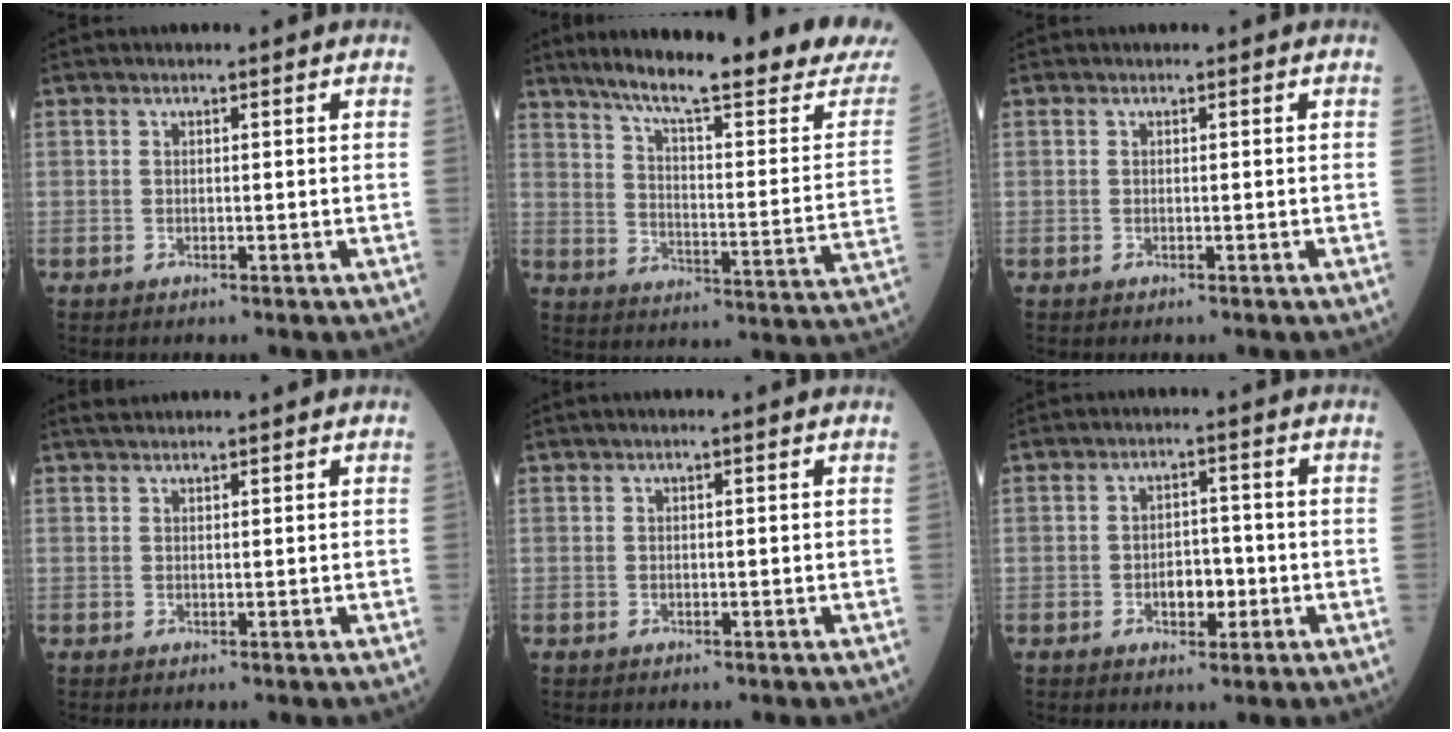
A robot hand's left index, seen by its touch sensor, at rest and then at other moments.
{"total": 24.9, "force": [21.4, 0.7, 12.6], "torque": [-0.188, -0.069, 0.284]}
{"total": 0.0}
{"total": 3.7, "force": [3.4, 0.0, 1.4], "torque": [-0.019, 0.032, 0.056]}
{"total": 1.5, "force": [1.1, -0.2, 1.0], "torque": [-0.017, 0.016, 0.018]}
{"total": 3.8, "force": [-1.1, 2.2, 3.0], "torque": [-0.043, 0.006, -0.015]}